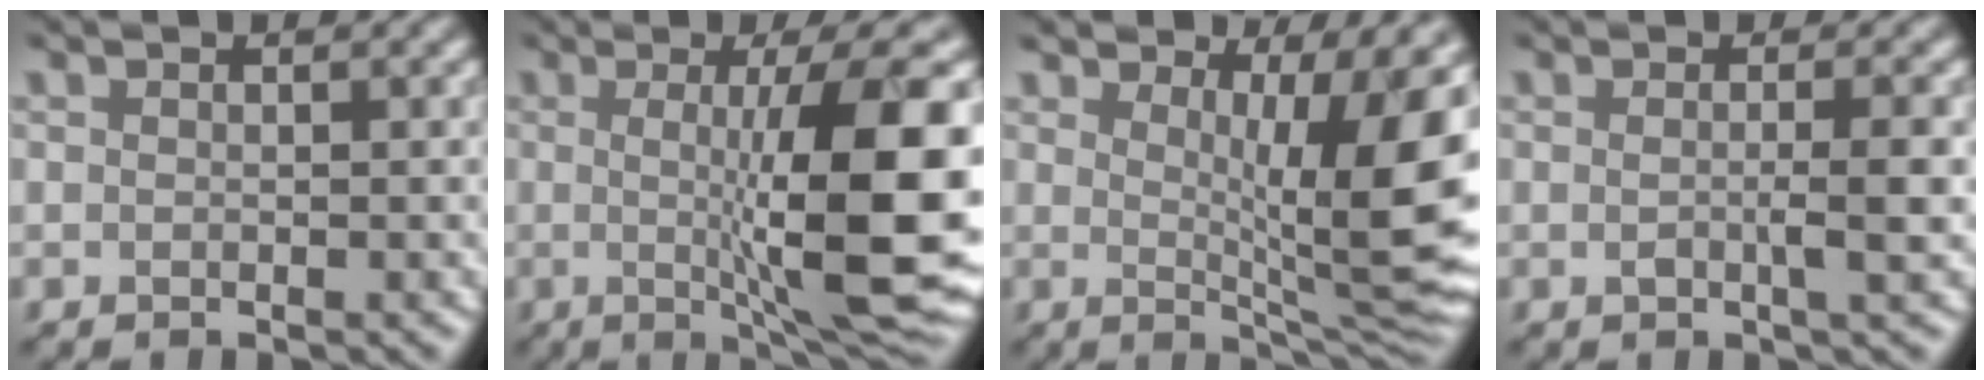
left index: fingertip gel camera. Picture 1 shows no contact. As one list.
[{"total": 12.5, "force": [-0.3, 2.5, 12.2], "torque": [-0.160, -0.002, 0.001]}, {"total": 10.2, "force": [2.4, 3.6, 9.2], "torque": [-0.121, -0.013, 0.040]}, {"total": 2.3, "force": [-0.4, 0.4, 2.3], "torque": [-0.042, -0.003, -0.008]}]